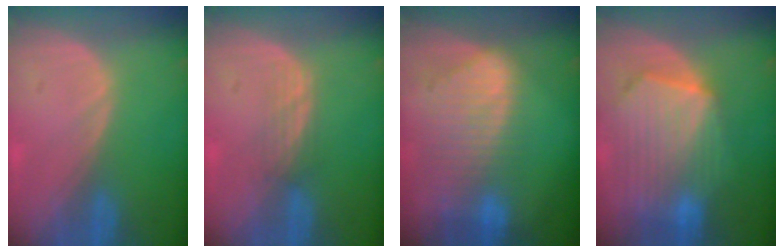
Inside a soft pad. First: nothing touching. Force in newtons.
{"total": 2.4, "press": 2.3, "slide": 0.8}
{"total": 9.3, "press": 8.1, "slide": 4.4}
{"total": 10.6, "press": 9.3, "slide": 5.2}